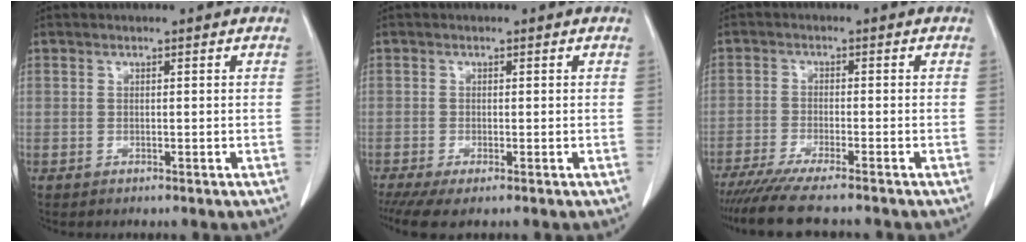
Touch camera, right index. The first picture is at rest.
{"total": 3.7, "force": [-2.6, 0.5, 2.6], "torque": [-0.044, -0.012, -0.044]}
{"total": 11.6, "force": [-10.0, 0.2, 6.0], "torque": [-0.083, -0.028, -0.156]}